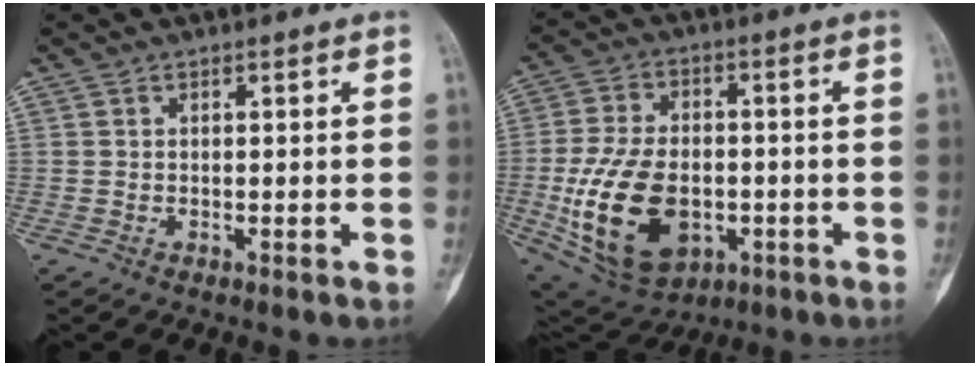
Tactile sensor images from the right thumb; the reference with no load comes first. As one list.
[{"total": 19.2, "force": [-4.3, 12.1, 14.3], "torque": [-0.252, 0.004, -0.053]}]